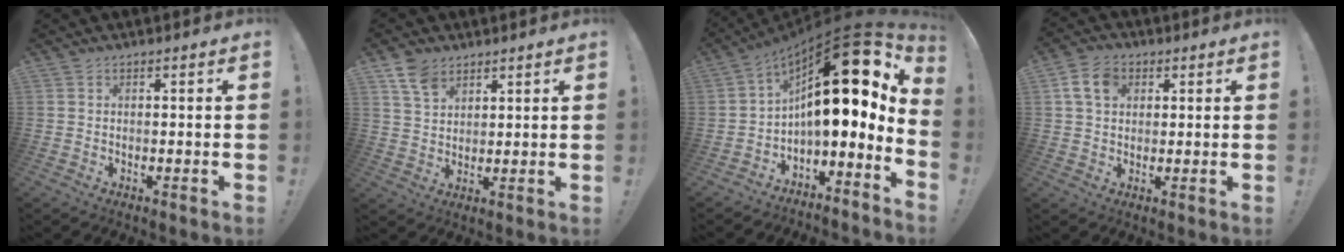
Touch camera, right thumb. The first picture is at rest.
{"total": 7.4, "force": [5.1, 4.4, 3.1], "torque": [-0.054, -0.022, 0.098]}
{"total": 22.8, "force": [7.2, 8.8, 19.8], "torque": [-0.310, -0.052, 0.128]}
{"total": 8.3, "force": [2.9, 6.0, 4.9], "torque": [-0.087, 0.005, 0.055]}